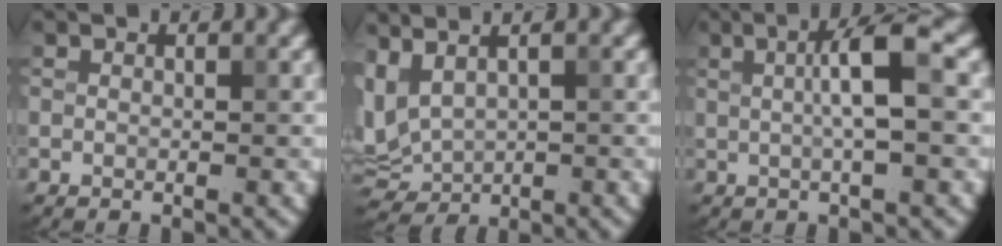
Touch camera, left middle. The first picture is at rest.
{"total": 5.4, "force": [1.9, 3.2, 3.9], "torque": [-0.091, 0.009, 0.050]}
{"total": 4.7, "force": [0.6, 0.8, 4.6], "torque": [-0.075, 0.009, 0.007]}